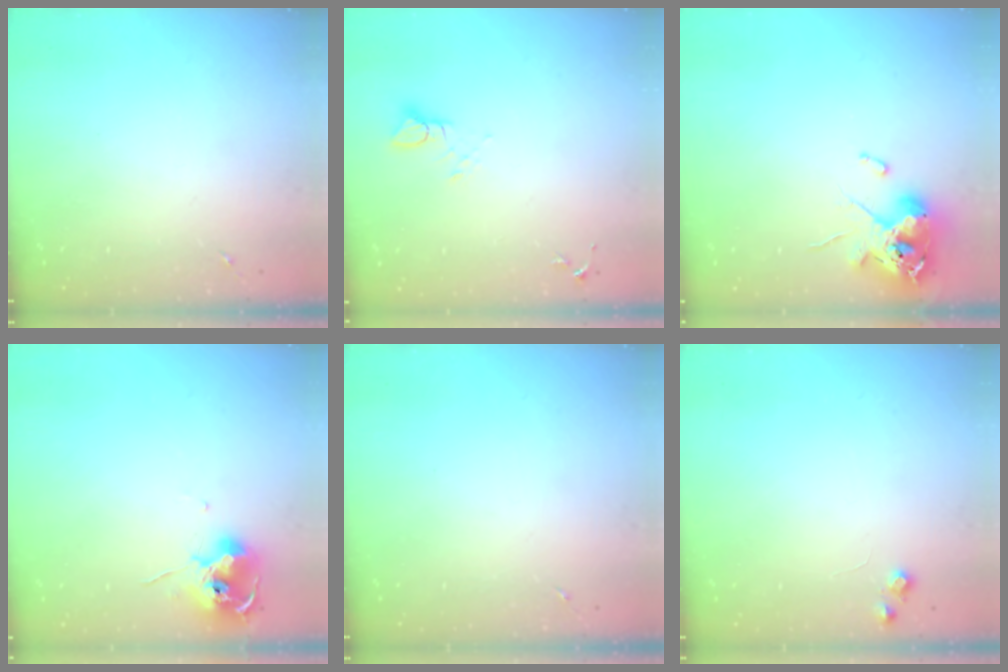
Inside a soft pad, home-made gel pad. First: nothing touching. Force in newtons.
{"total": 3.9, "press": 3.9, "slide": 0.2}
{"total": 12.0, "press": 11.9, "slide": 1.9}
{"total": 10.3, "press": 10.3, "slide": 0.9}
{"total": 0.0}
{"total": 5.7, "press": 5.6, "slide": 0.9}